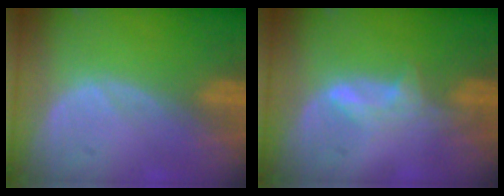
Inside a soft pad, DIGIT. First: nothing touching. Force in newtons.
{"total": 2.8, "press": 2.8, "slide": 0.4}